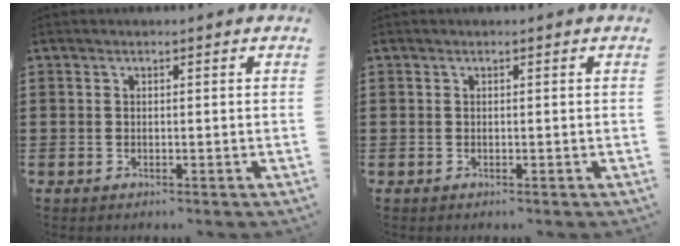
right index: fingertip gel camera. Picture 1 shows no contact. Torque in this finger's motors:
{"motor_torque": [-0.32, 0.67, 0.00, 0.00]}